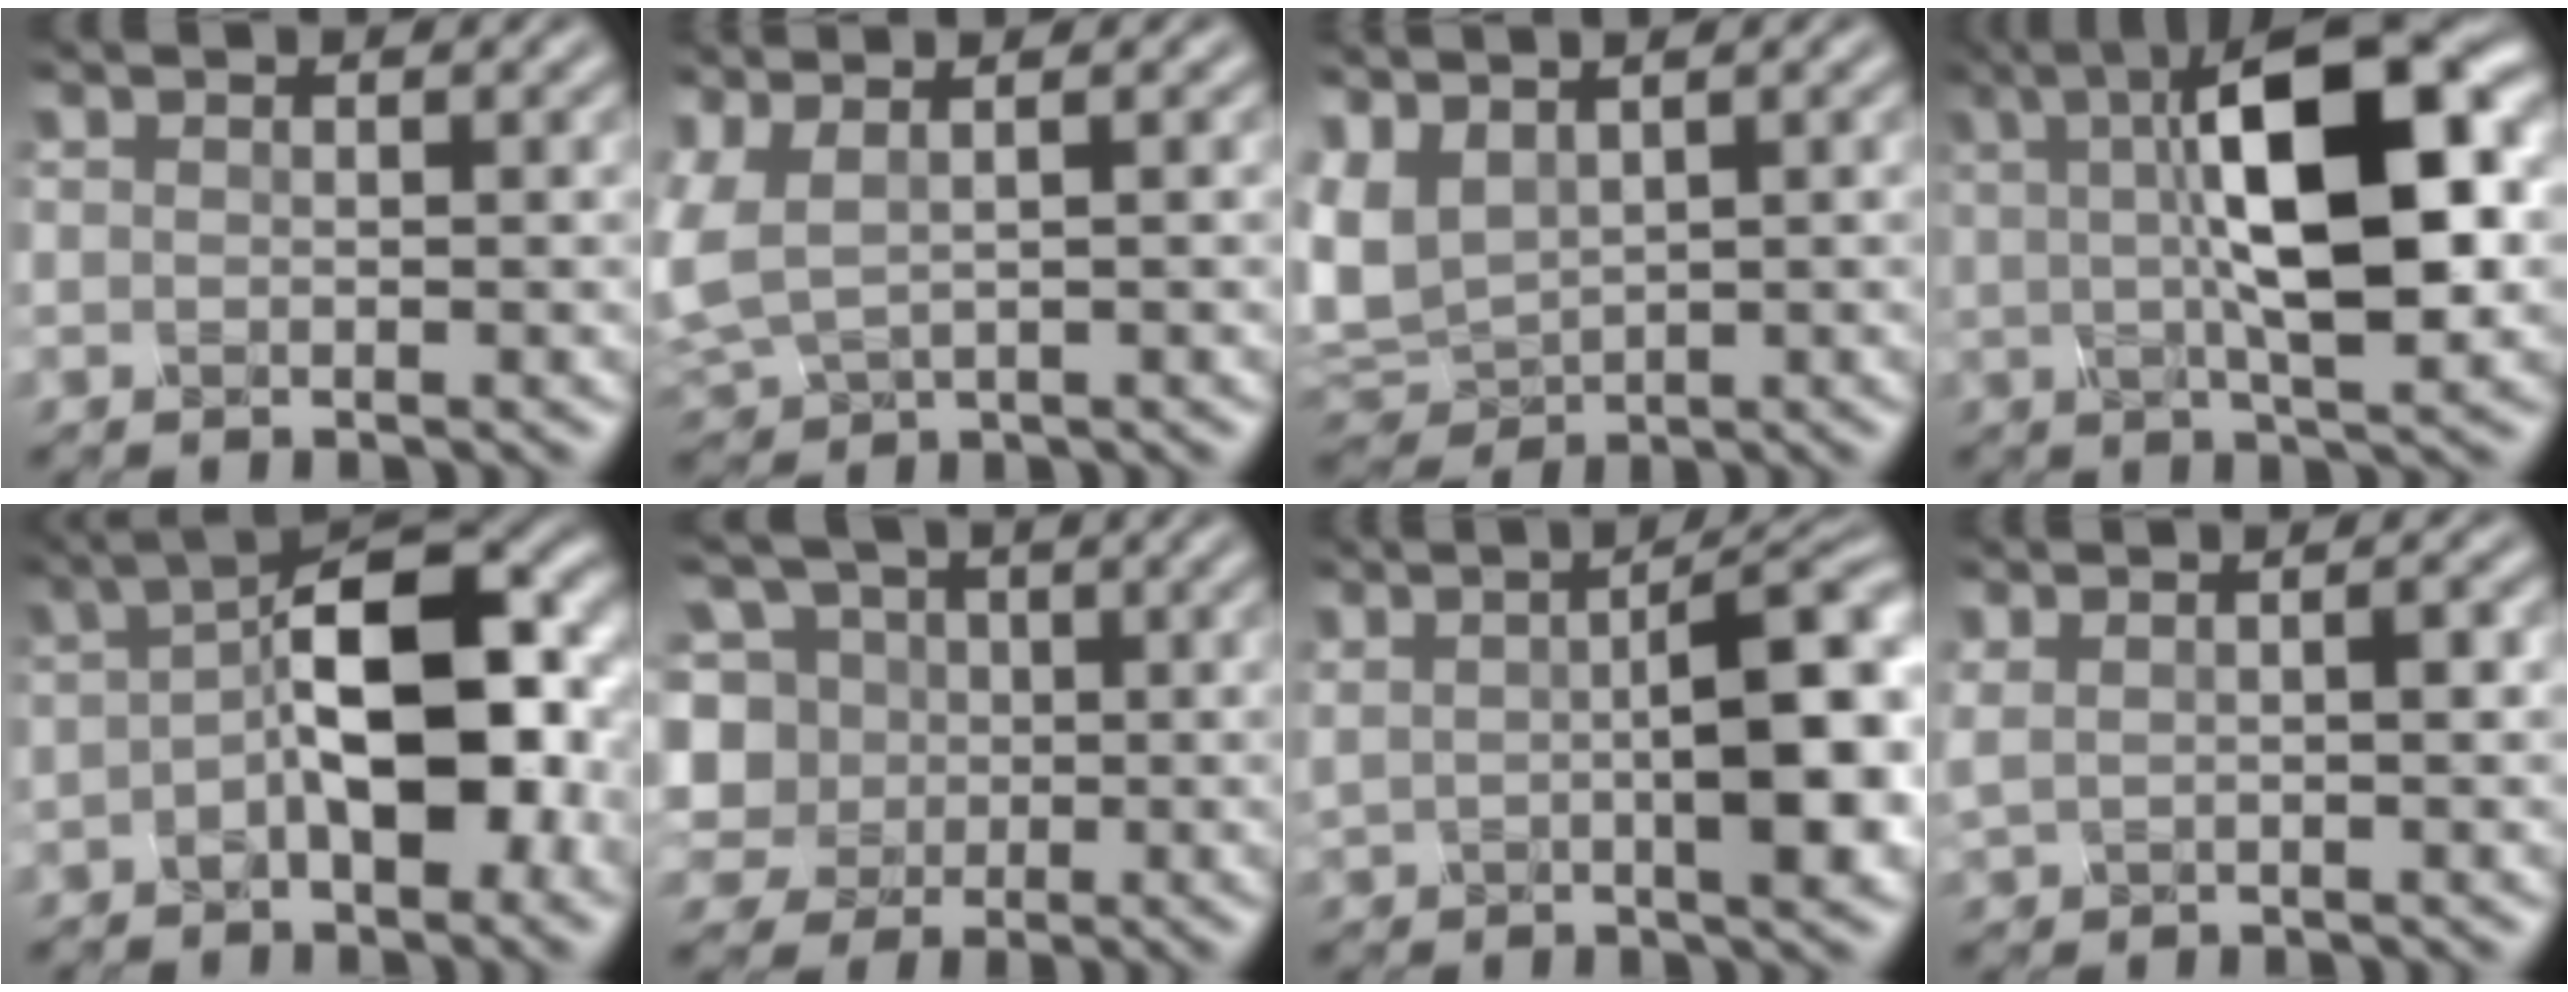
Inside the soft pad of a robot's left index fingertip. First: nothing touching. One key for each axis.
{"total": 3.7, "fx": 1.5, "fy": 1.7, "fz": 3.0, "tx": -0.084, "ty": 0.008, "tz": 0.036}
{"total": 4.6, "fx": 1.3, "fy": 3.0, "fz": 3.2, "tx": -0.089, "ty": 0.001, "tz": 0.024}
{"total": 12.6, "fx": 2.2, "fy": 4.0, "fz": 11.8, "tx": -0.173, "ty": 0.015, "tz": 0.030}
{"total": 11.5, "fx": -1.0, "fy": 5.3, "fz": 10.2, "tx": -0.143, "ty": 0.021, "tz": -0.031}
{"total": 11.1, "fx": 1.2, "fy": 9.9, "fz": 4.9, "tx": -0.128, "ty": 0.031, "tz": -0.006}
{"total": 8.8, "fx": 0.7, "fy": 2.7, "fz": 8.4, "tx": -0.120, "ty": 0.010, "tz": 0.013}
{"total": 2.2, "fx": 0.7, "fy": 0.7, "fz": 1.9, "tx": -0.036, "ty": 0.000, "tz": 0.016}